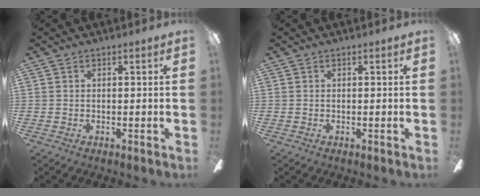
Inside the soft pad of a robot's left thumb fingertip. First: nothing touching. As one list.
[{"total": 0.0}]